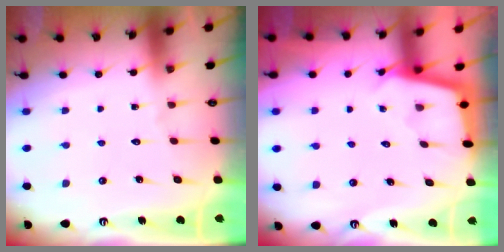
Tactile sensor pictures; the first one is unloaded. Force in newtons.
{"total": 2.5, "press": 2.5, "slide": 0.1}